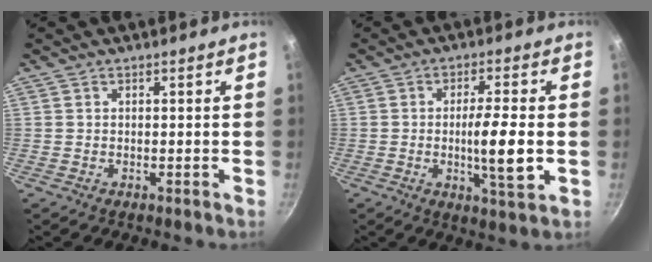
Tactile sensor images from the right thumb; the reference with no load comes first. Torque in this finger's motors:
{"motor_torque": [2.63, 2.38, 1.52, -0.54, 0.54]}